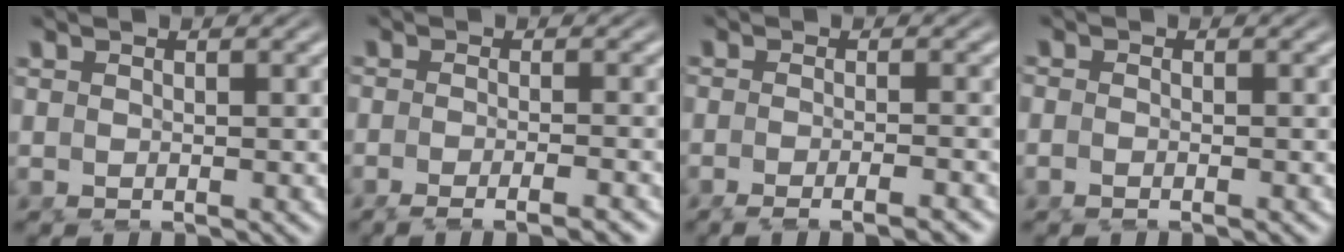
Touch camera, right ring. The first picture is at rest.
{"total": 3.6, "force": [-2.9, 0.3, 2.1], "torque": [-0.033, -0.005, -0.046]}
{"total": 3.3, "force": [-2.7, 0.2, 1.8], "torque": [-0.028, -0.003, -0.043]}
{"total": 1.1, "force": [-0.9, 0.3, 0.5], "torque": [-0.009, -0.003, -0.017]}